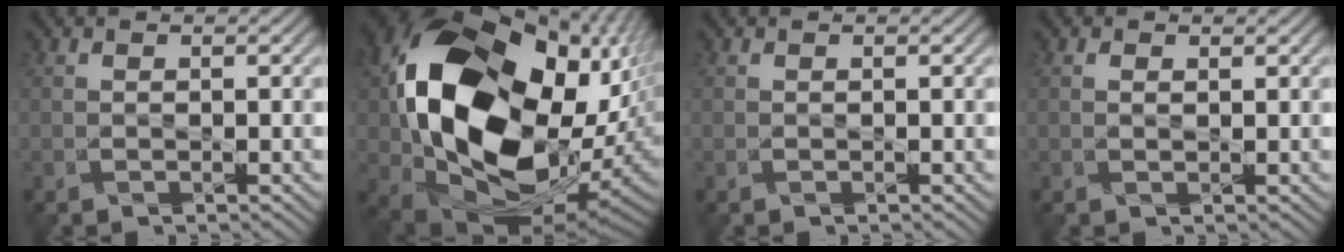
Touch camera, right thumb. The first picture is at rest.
{"total": 23.0, "force": [3.5, 16.1, 16.0], "torque": [-0.398, -0.035, 0.091]}
{"total": 0.0}
{"total": 0.5, "force": [0.4, 0.1, 0.4], "torque": [-0.010, -0.001, 0.009]}